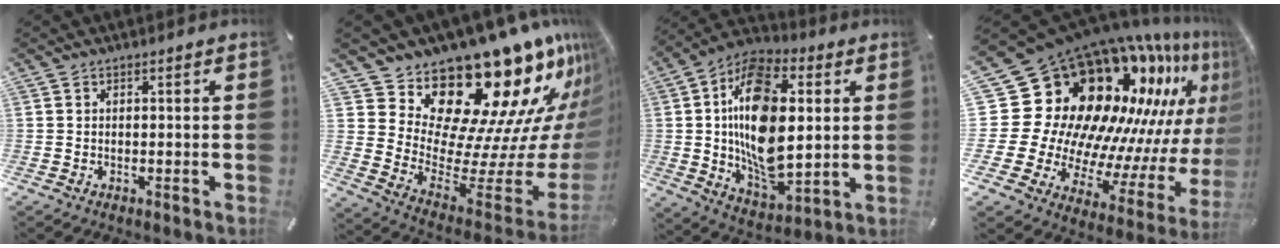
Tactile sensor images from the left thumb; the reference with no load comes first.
{"total": 21.7, "force": [16.7, 9.5, 10.0], "torque": [-0.099, -0.184, 0.311]}
{"total": 20.7, "force": [3.3, 12.3, 16.2], "torque": [-0.316, -0.013, 0.050]}
{"total": 32.1, "force": [16.0, 20.2, 19.1], "torque": [-0.280, -0.225, 0.359]}